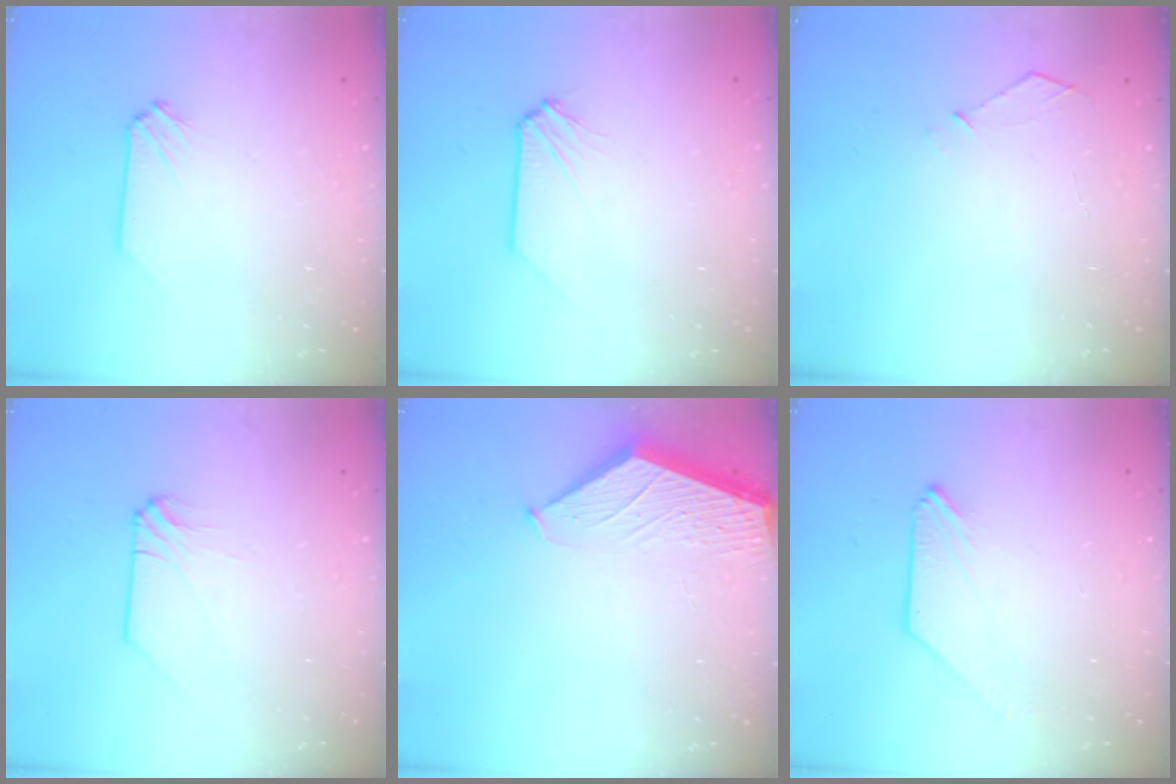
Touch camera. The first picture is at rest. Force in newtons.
{"total": 0.0}
{"total": 3.8, "press": 3.7, "slide": 0.4}
{"total": 0.0}
{"total": 1.6, "press": 1.6, "slide": 0.2}
{"total": 0.0}